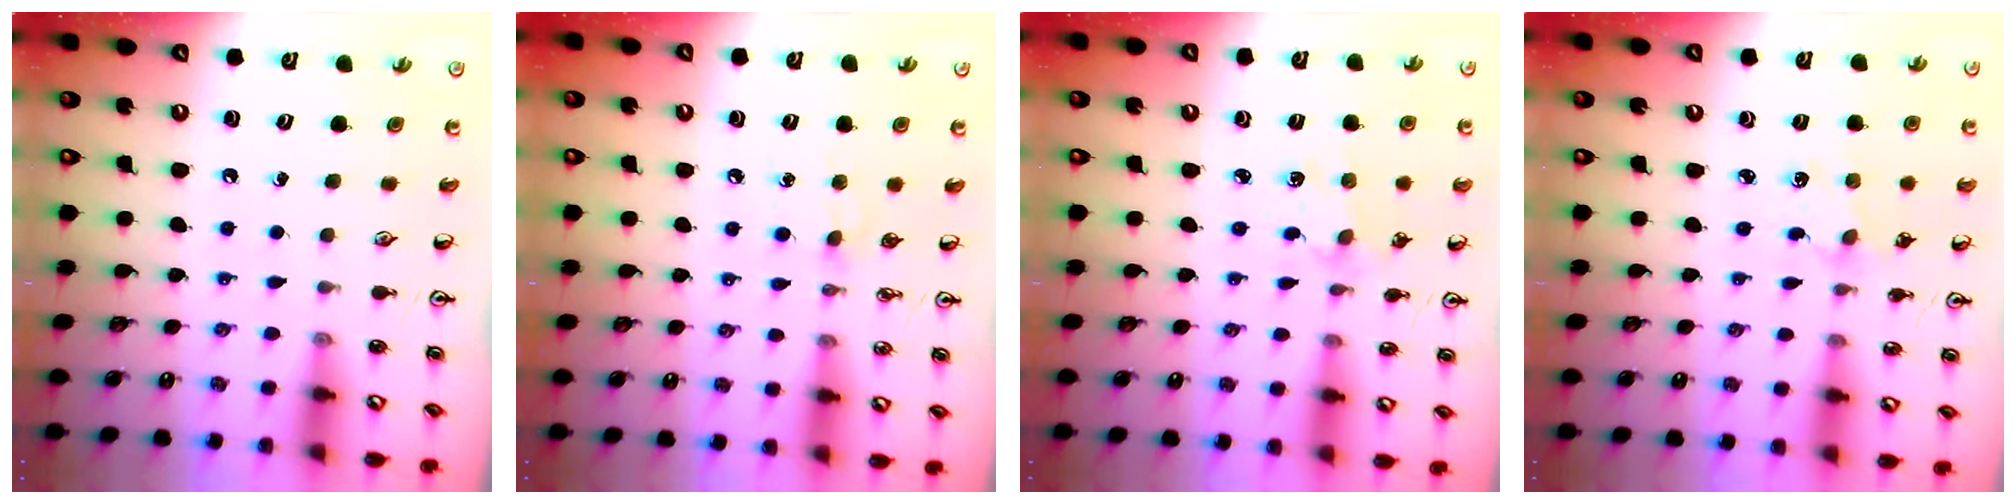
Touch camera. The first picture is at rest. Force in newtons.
{"total": 4.3, "press": 4.3, "slide": 0.6}
{"total": 2.0, "press": 1.9, "slide": 0.3}
{"total": 2.9, "press": 2.9, "slide": 0.4}